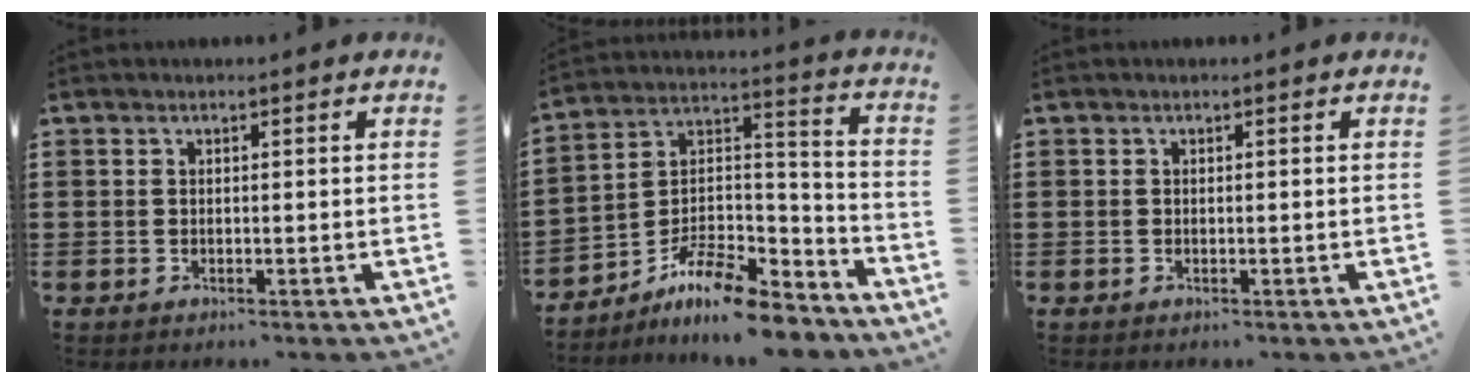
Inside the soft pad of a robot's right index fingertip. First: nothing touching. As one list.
[{"total": 11.1, "force": [-9.6, 2.6, 5.1], "torque": [-0.089, 0.030, -0.188]}, {"total": 0.0}]